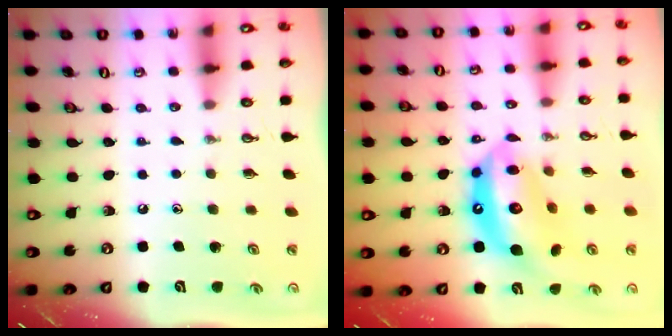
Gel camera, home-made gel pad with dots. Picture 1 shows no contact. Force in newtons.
{"total": 16.6, "press": 16.5, "slide": 1.9}